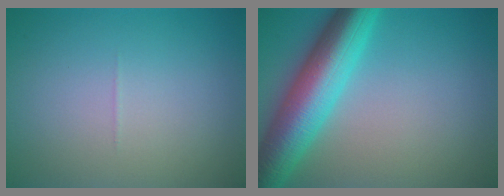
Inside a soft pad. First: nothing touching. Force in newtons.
{"total": 8.9, "press": 8.9, "slide": 0.1}